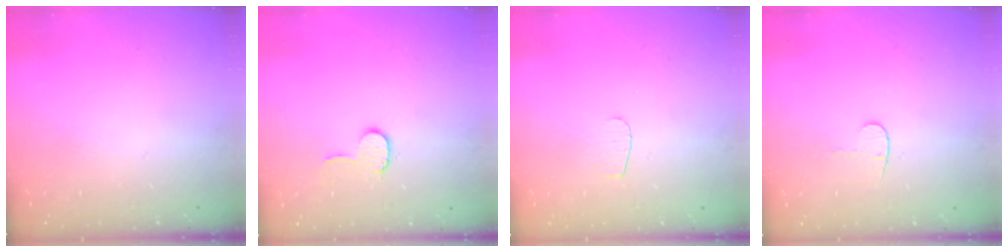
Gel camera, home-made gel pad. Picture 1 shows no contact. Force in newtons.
{"total": 6.4, "press": 6.4, "slide": 0.6}
{"total": 3.6, "press": 3.5, "slide": 0.4}
{"total": 3.7, "press": 3.7, "slide": 0.4}